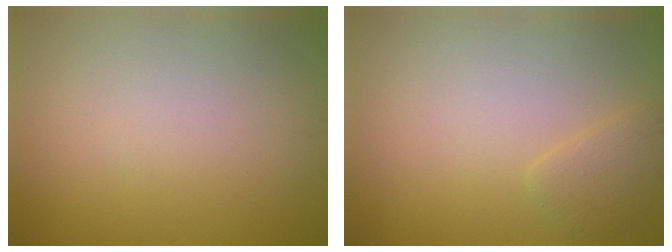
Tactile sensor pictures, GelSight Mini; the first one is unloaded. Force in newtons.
{"total": 1.5, "press": 1.5, "slide": 0.2}